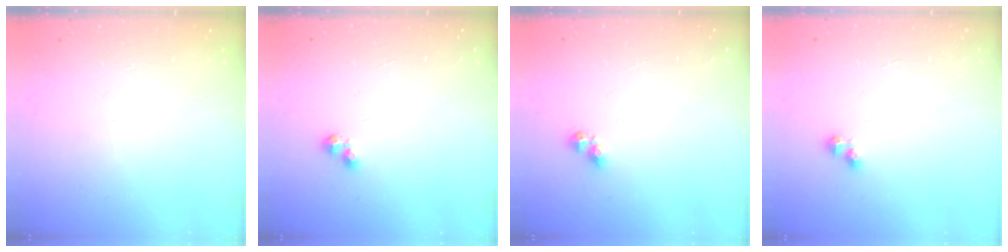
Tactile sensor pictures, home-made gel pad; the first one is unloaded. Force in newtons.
{"total": 2.8, "press": 2.8, "slide": 0.4}
{"total": 4.9, "press": 4.8, "slide": 0.6}
{"total": 2.4, "press": 2.4, "slide": 0.3}